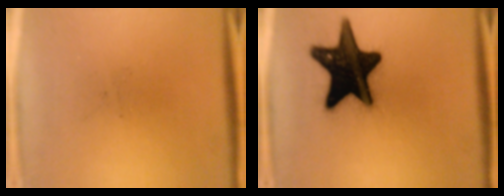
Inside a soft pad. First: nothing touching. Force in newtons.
{"total": 19.1}